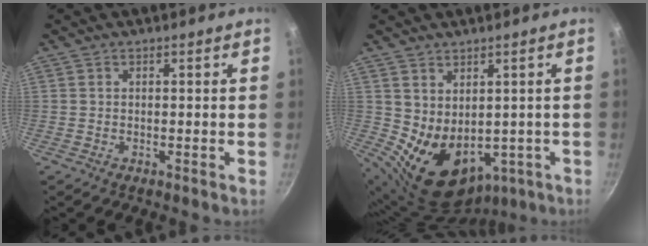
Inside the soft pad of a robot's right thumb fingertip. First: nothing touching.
{"total": 12.1, "force": [0.0, 8.9, 8.1], "torque": [-0.110, -0.019, 0.036]}